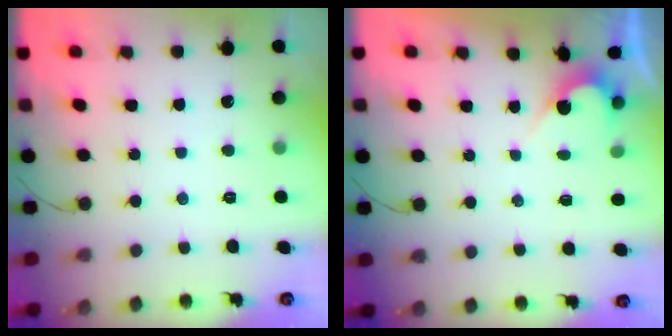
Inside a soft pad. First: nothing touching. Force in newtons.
{"total": 2.7, "press": 2.7, "slide": 0.1}